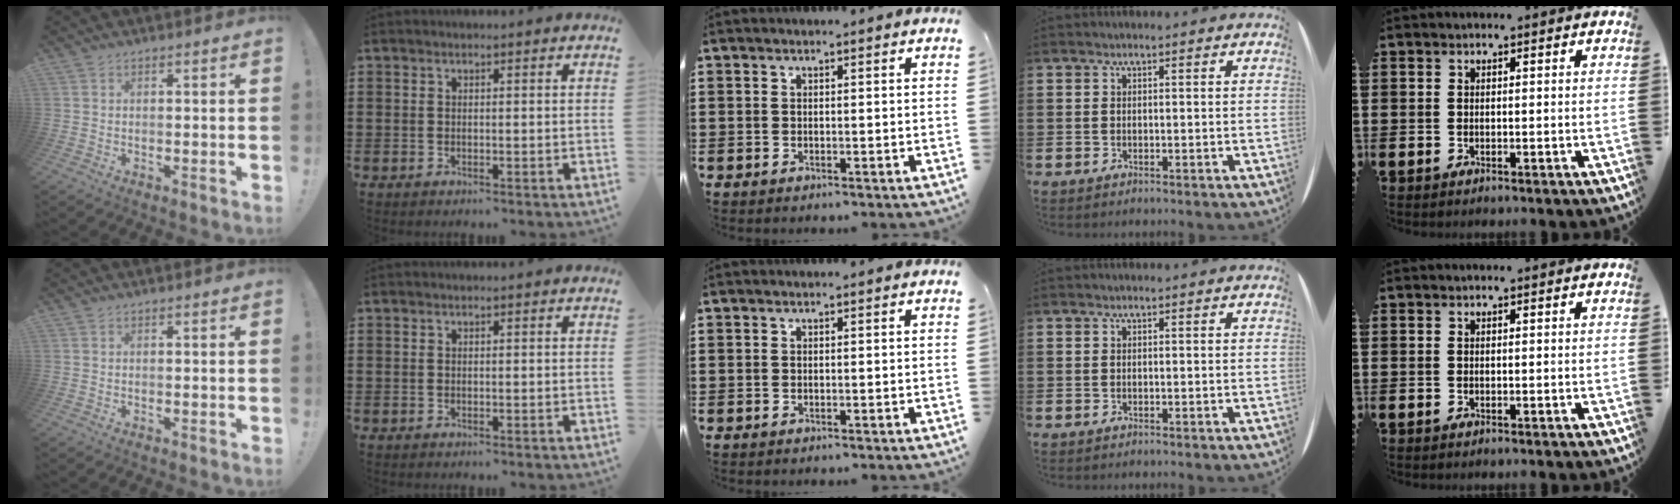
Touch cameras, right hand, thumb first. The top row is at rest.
{}